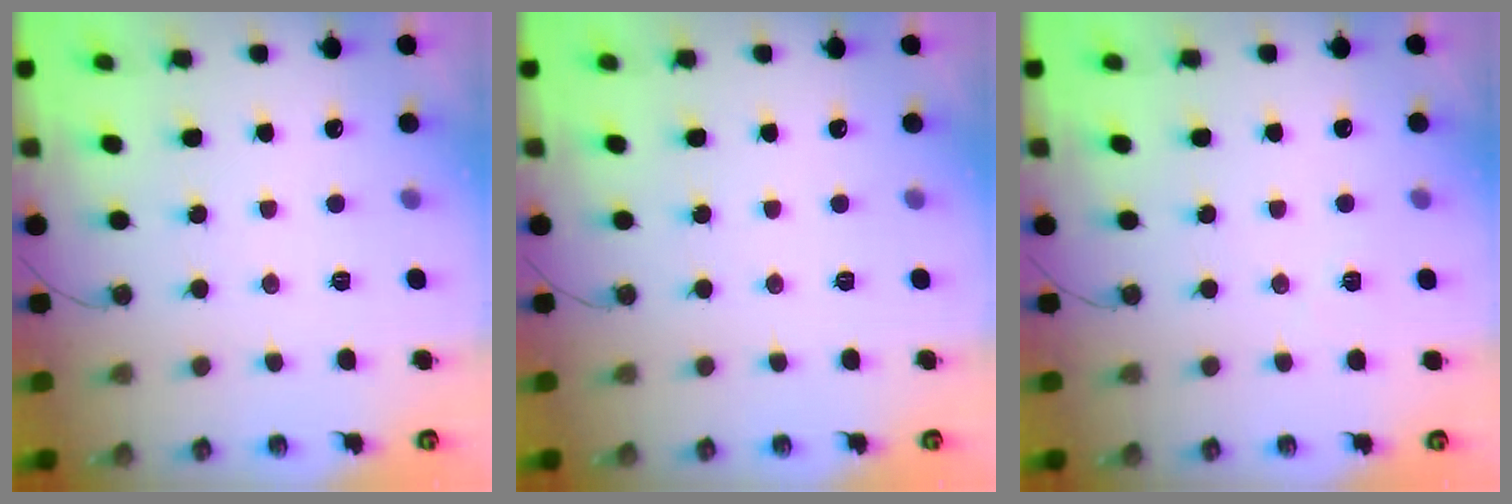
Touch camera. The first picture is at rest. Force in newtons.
{"total": 0.0}
{"total": 2.0, "press": 1.7, "slide": 0.9}